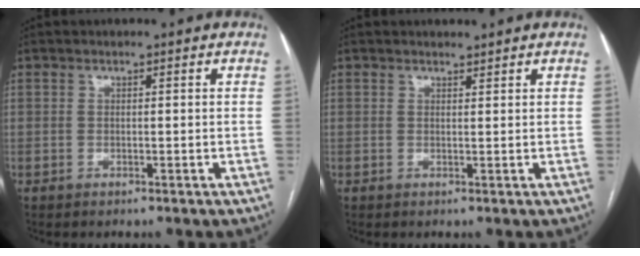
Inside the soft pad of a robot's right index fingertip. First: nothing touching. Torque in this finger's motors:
{"motor_torque": [-0.25, -0.01, -0.02, 0.00]}